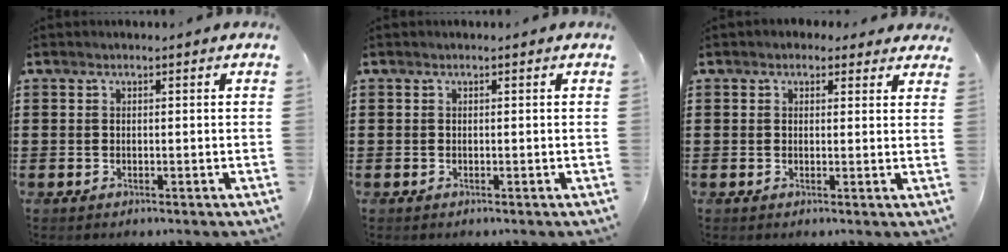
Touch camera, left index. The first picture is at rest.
{"total": 0.0}
{"total": 1.9, "force": [1.5, 1.2, 0.4], "torque": [-0.005, 0.005, 0.025]}